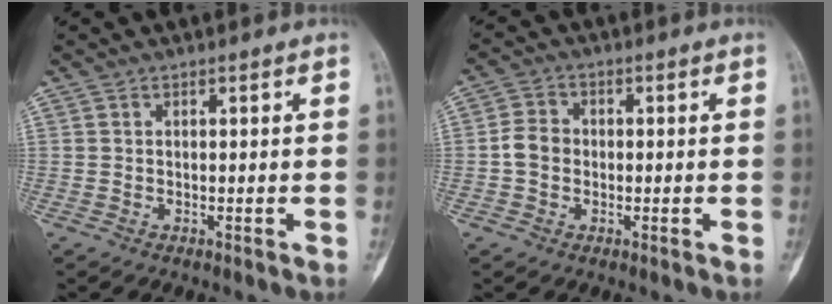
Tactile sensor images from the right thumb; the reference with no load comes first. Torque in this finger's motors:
{"motor_torque": [0.79, 0.74, 0.24, -0.02, 0.05]}